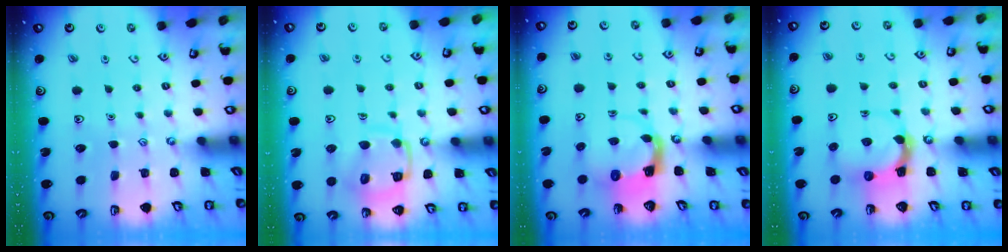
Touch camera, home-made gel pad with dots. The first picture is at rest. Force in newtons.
{"total": 15.0, "press": 14.9, "slide": 1.5}
{"total": 3.9, "press": 3.8, "slide": 0.6}
{"total": 4.8, "press": 4.8, "slide": 0.6}